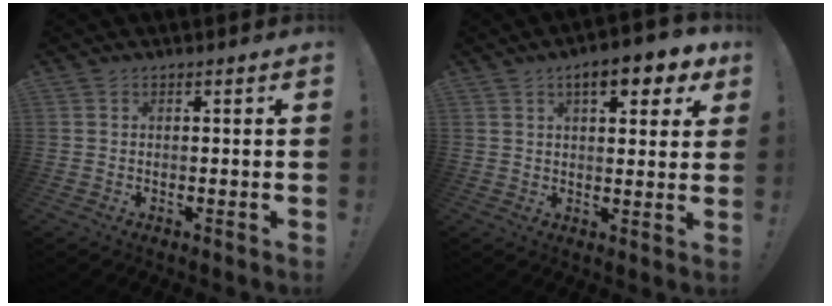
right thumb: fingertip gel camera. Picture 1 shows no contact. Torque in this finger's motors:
{"motor_torque": [0.25, 0.45, 0.91, 0.32, 0.02]}